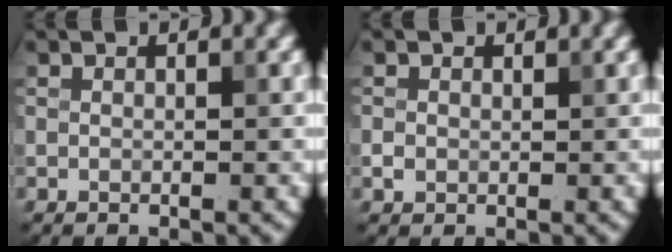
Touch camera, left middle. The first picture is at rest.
{"total": 1.0, "force": [0.0, 1.0, 0.3], "torque": [-0.003, -0.001, -0.001]}